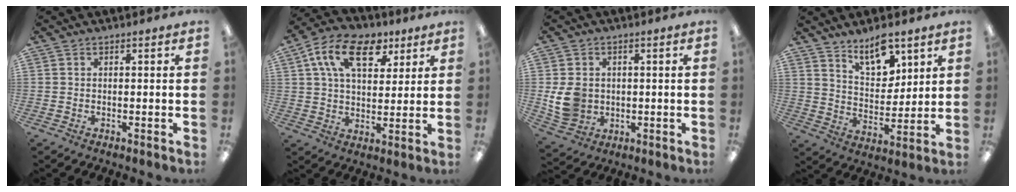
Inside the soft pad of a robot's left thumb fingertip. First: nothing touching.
{"total": 15.8, "force": [7.4, 9.4, 10.3], "torque": [-0.164, -0.010, 0.130]}
{"total": 7.6, "force": [0.1, 6.6, 3.8], "torque": [-0.079, 0.009, 0.004]}
{"total": 11.0, "force": [7.9, 5.3, 5.5], "torque": [-0.082, -0.041, 0.142]}